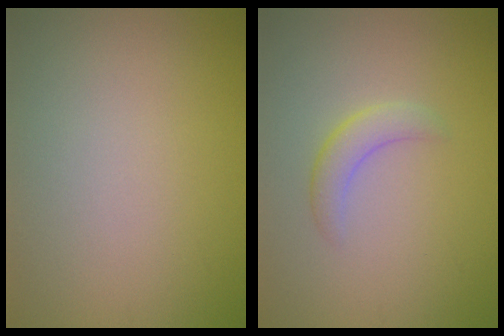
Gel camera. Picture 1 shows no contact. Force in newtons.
{"total": 2.0, "press": 1.9, "slide": 0.2}